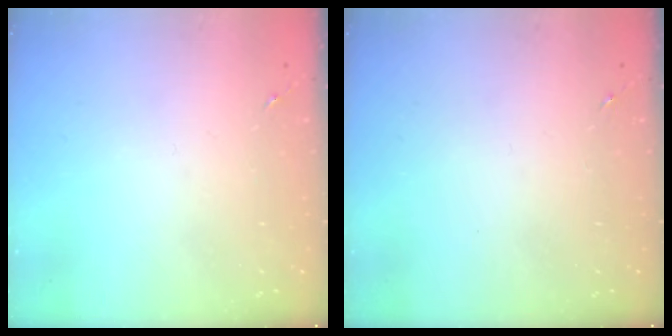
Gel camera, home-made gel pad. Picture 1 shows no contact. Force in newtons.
{"total": 0.0}